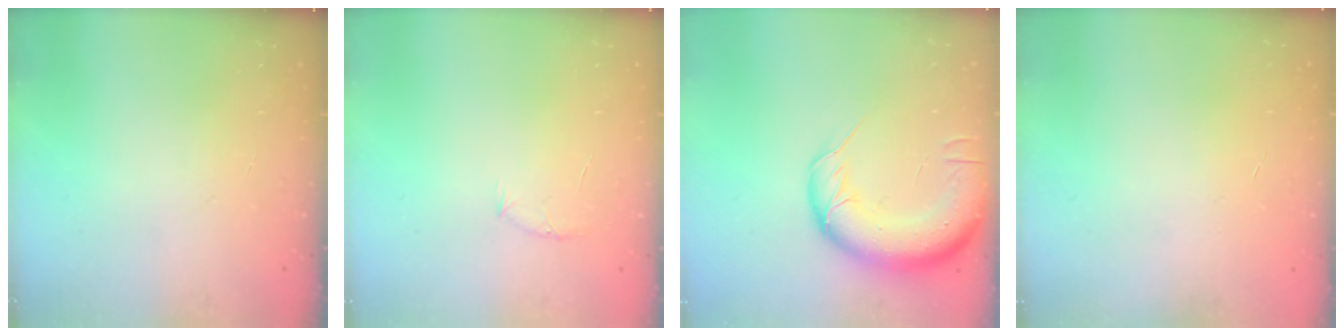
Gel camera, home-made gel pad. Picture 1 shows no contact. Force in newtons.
{"total": 5.2, "press": 5.0, "slide": 1.6}
{"total": 17.4, "press": 16.9, "slide": 3.9}
{"total": 0.5, "press": 0.5, "slide": 0.1}